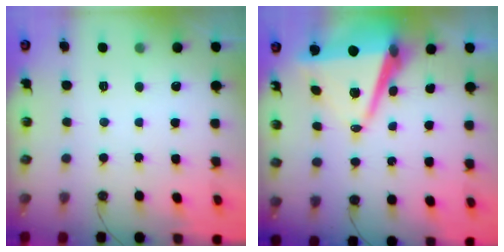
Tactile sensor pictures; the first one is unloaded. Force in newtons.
{"total": 10.0, "press": 9.1, "slide": 4.3}